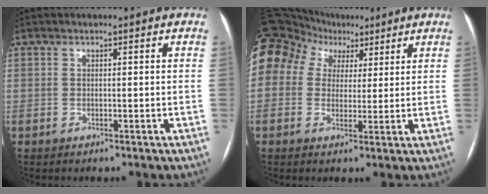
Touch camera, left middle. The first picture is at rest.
{"total": 24.8, "force": [11.9, 19.2, 10.2], "torque": [-0.321, 0.120, 0.224]}